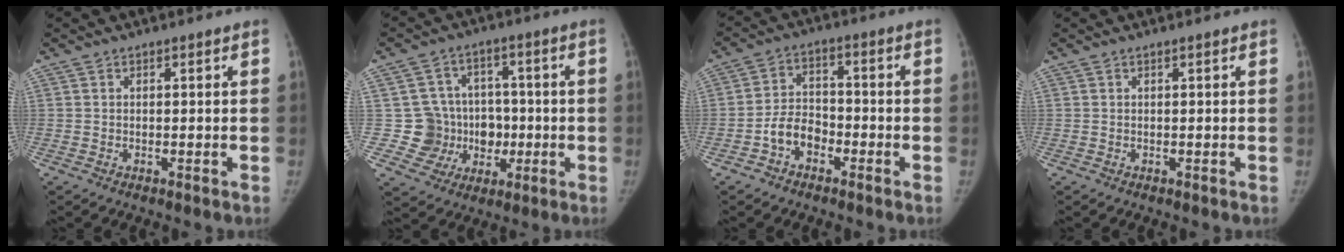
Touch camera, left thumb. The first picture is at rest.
{"total": 11.0, "force": [-1.1, 10.5, 2.8], "torque": [0.018, 0.025, -0.006]}
{"total": 6.6, "force": [-3.3, 4.6, 3.3], "torque": [-0.043, 0.032, -0.065]}
{"total": 0.0}